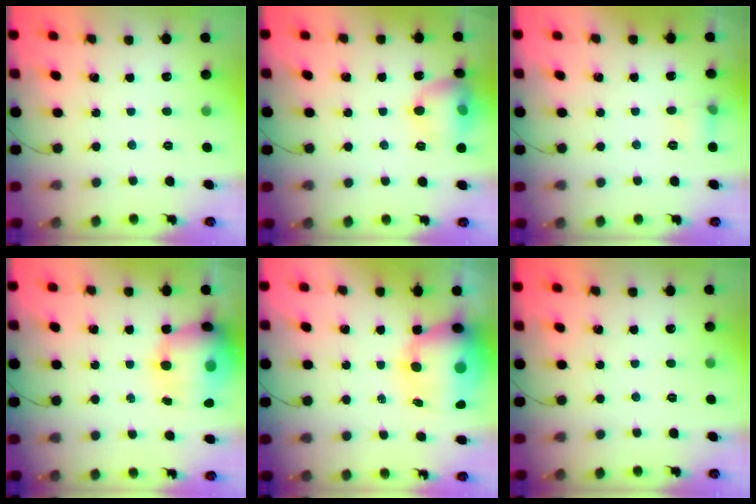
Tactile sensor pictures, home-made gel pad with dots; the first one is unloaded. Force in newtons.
{"total": 12.2, "press": 12.0, "slide": 1.9}
{"total": 6.0, "press": 5.7, "slide": 1.8}
{"total": 18.9, "press": 18.4, "slide": 4.3}
{"total": 15.8, "press": 15.4, "slide": 3.6}
{"total": 0.0}